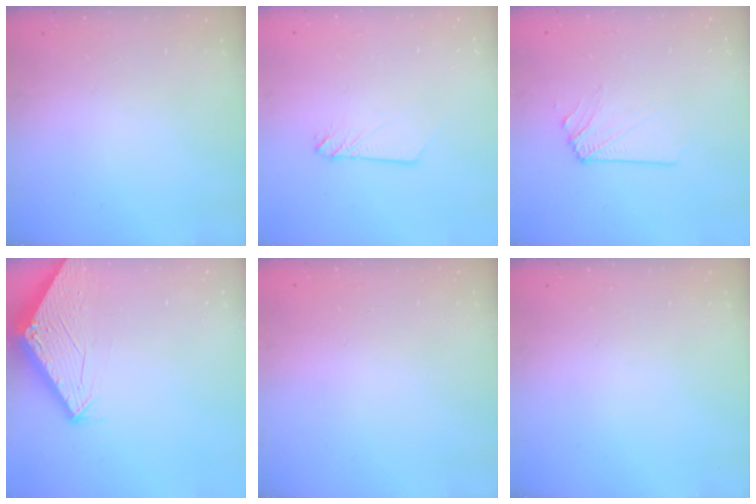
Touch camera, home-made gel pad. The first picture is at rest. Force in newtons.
{"total": 2.4, "press": 2.4, "slide": 0.2}
{"total": 2.9, "press": 2.8, "slide": 0.5}
{"total": 2.8, "press": 2.8, "slide": 0.1}
{"total": 0.0}
{"total": 0.0}